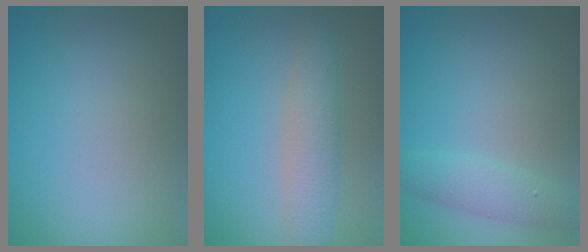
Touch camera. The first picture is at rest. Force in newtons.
{"total": 3.4, "press": 3.4, "slide": 0.1}
{"total": 2.4, "press": 2.4, "slide": 0.1}